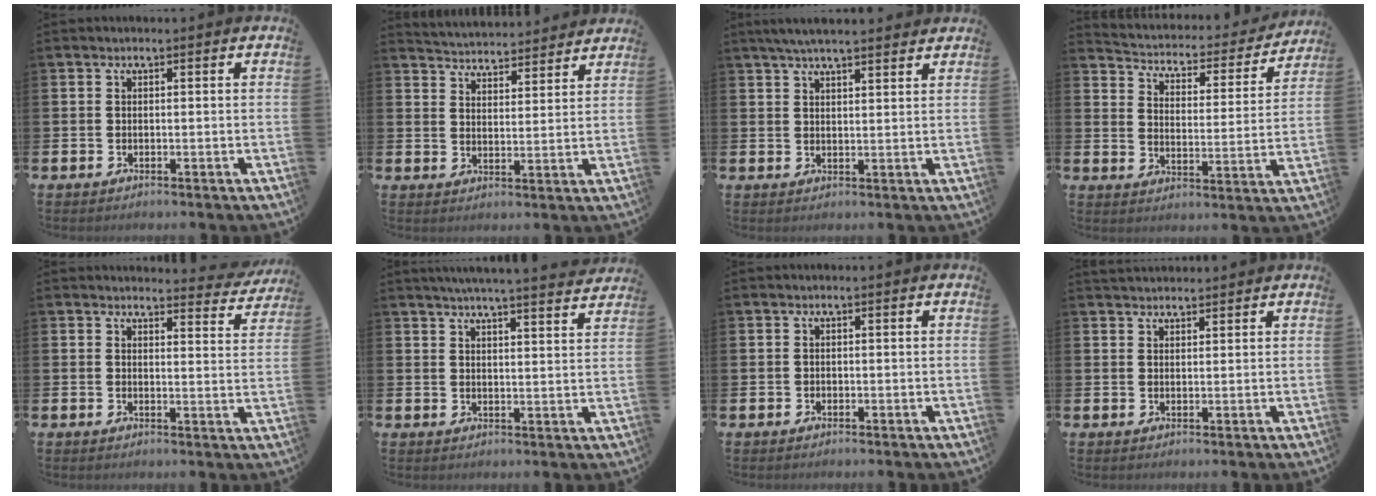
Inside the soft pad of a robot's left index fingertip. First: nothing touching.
{"total": 4.7, "force": [4.7, 0.5, -0.4], "torque": [-0.007, -0.038, 0.081]}
{"total": 4.5, "force": [4.1, 0.5, 1.7], "torque": [-0.039, -0.009, 0.075]}
{"total": 4.0, "force": [3.7, 1.4, 0.6], "torque": [-0.040, -0.036, 0.054]}
{"total": 3.3, "force": [3.2, 0.4, 0.3], "torque": [0.007, -0.028, 0.052]}
{"total": 5.4, "force": [5.2, -0.7, 1.2], "torque": [-0.025, -0.030, 0.090]}
{"total": 0.0}
{"total": 2.1, "force": [2.0, 0.5, 0.0], "torque": [0.007, -0.009, 0.035]}